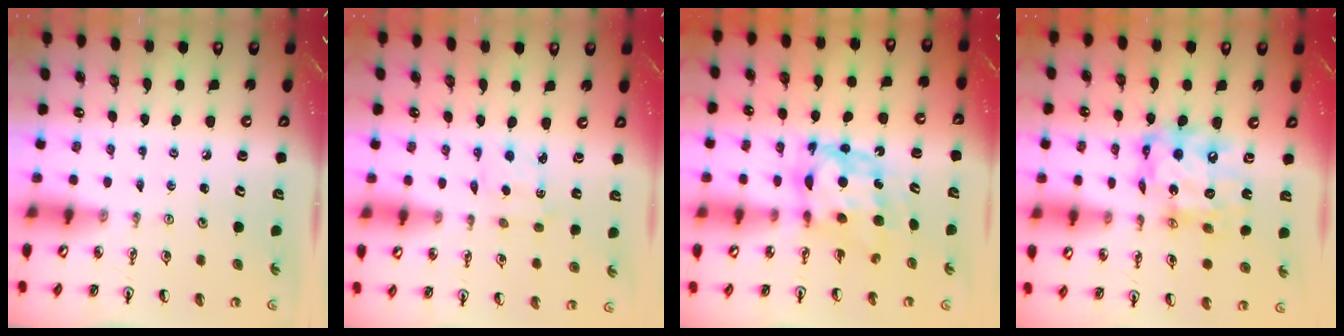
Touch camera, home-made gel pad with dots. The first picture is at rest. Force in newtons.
{"total": 2.3, "press": 2.1, "slide": 0.7}
{"total": 7.6, "press": 7.6, "slide": 0.4}
{"total": 16.0, "press": 16.0, "slide": 1.3}